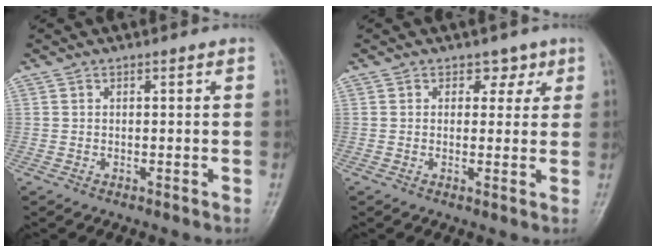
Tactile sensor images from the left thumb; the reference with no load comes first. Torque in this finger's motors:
{"motor_torque": [-0.03, 0.09, -0.08, -0.09, -0.02]}